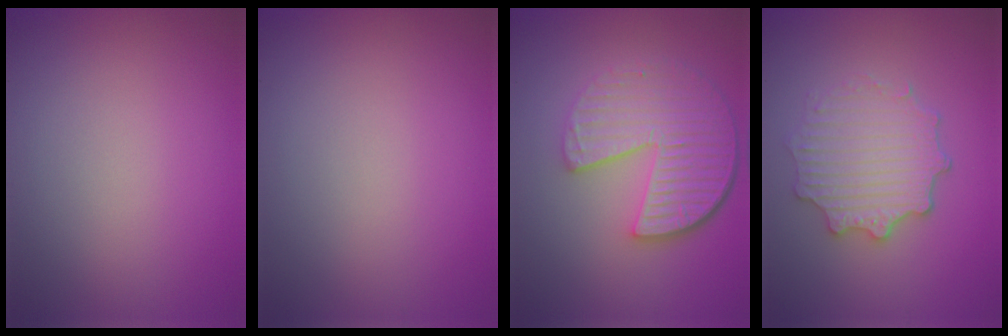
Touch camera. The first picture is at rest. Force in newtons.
{"total": 0.0}
{"total": 6.3, "press": 4.5, "slide": 4.5}
{"total": 4.4, "press": 3.6, "slide": 2.5}